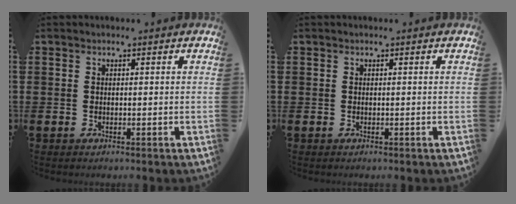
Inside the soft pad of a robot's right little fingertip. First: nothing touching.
{"total": 0.0}